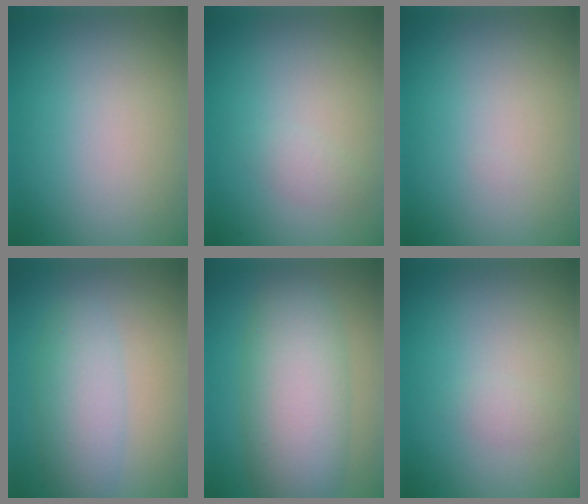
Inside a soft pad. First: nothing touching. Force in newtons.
{"total": 1.1, "press": 1.1, "slide": 0.0}
{"total": 0.0}
{"total": 4.1, "press": 4.1, "slide": 0.0}
{"total": 8.3, "press": 8.3, "slide": 0.4}
{"total": 0.9, "press": 0.9, "slide": 0.0}